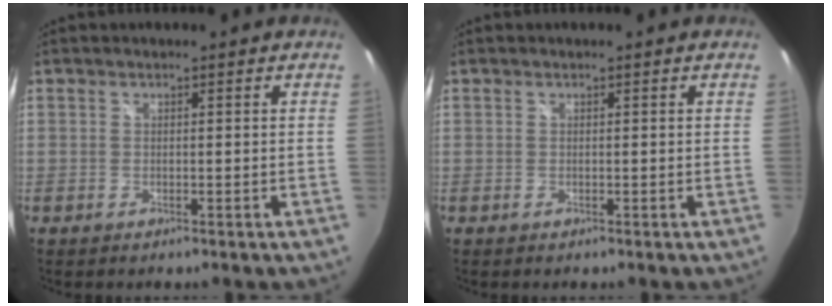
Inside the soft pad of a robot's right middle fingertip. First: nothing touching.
{"total": 0.0}